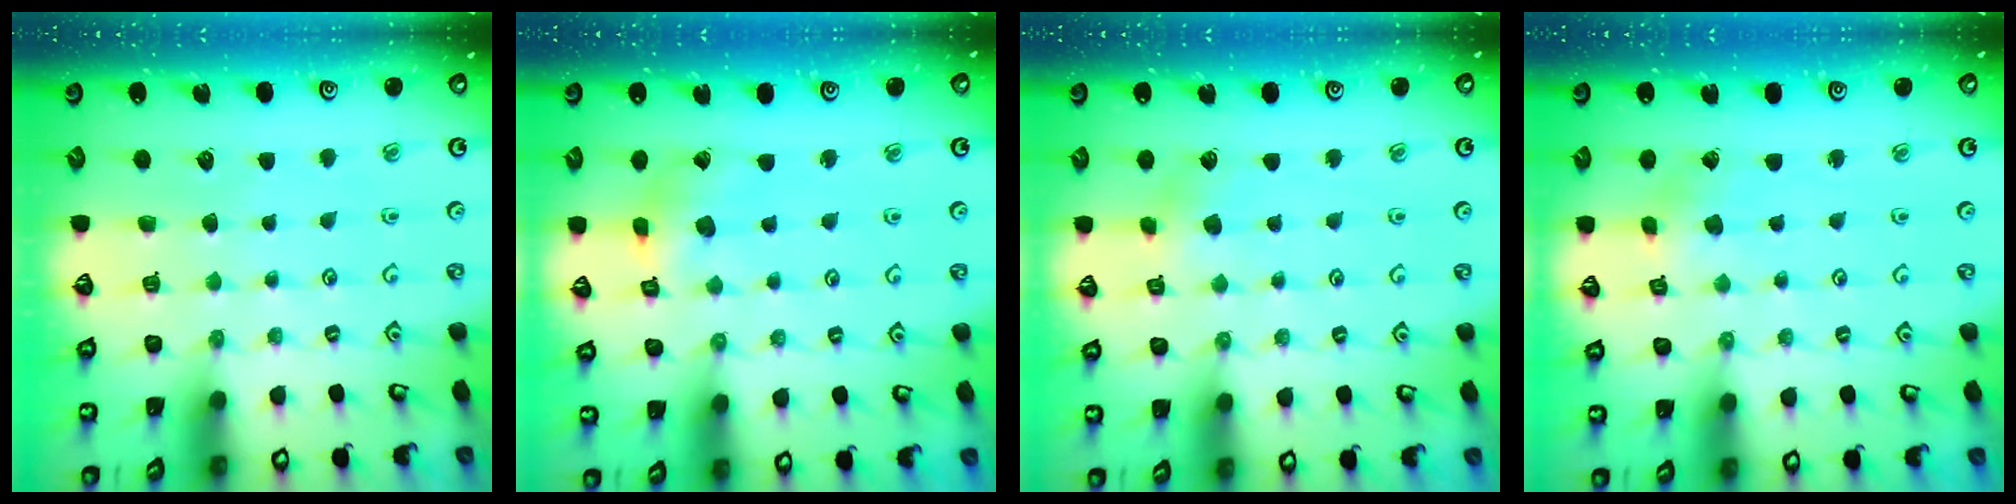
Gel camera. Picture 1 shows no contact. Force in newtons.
{"total": 5.1, "press": 5.1, "slide": 0.4}
{"total": 3.6, "press": 3.6, "slide": 0.3}
{"total": 1.9, "press": 1.9, "slide": 0.1}